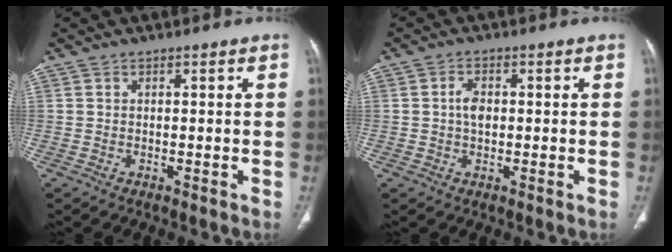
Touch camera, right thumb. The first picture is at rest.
{"total": 3.1, "force": [0.1, 2.0, 2.3], "torque": [-0.039, 0.004, -0.002]}